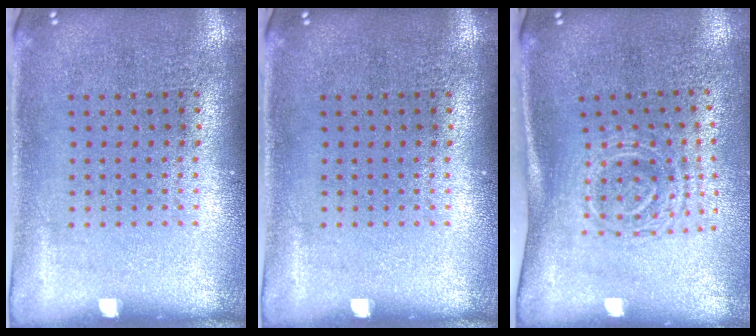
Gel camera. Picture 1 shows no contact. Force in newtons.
{"total": 0.0}
{"total": 1.7, "press": 1.3, "slide": 1.2}